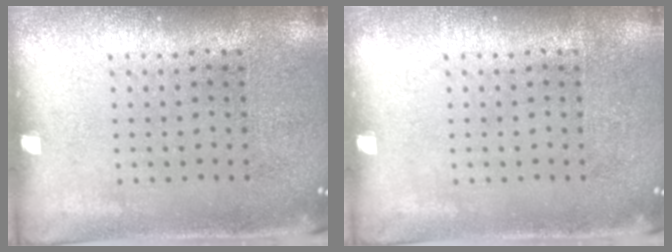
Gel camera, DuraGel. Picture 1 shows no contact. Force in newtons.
{"total": 0.0}